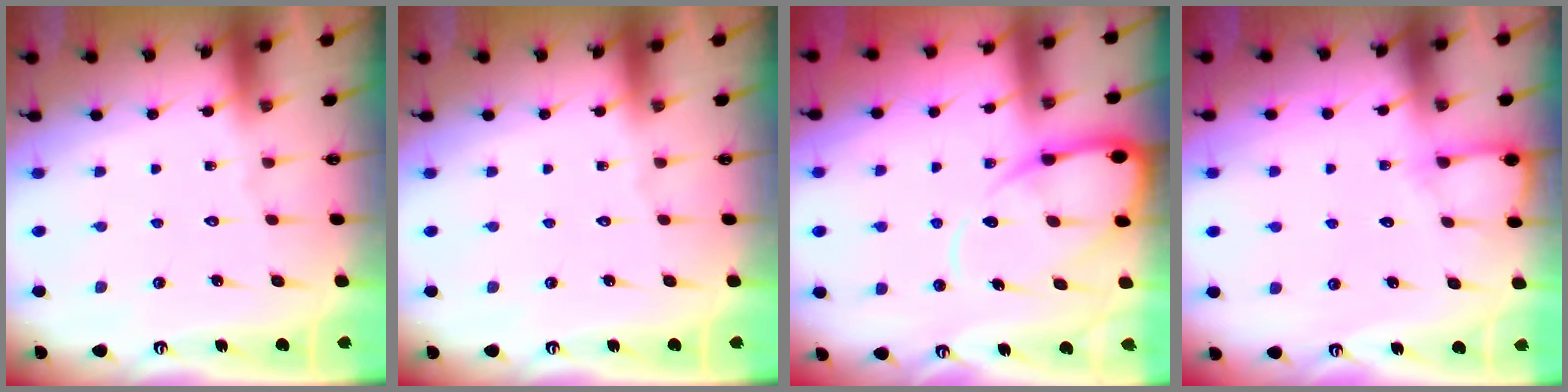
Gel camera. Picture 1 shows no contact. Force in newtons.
{"total": 0.0}
{"total": 11.0, "press": 10.9, "slide": 1.3}
{"total": 5.3, "press": 5.2, "slide": 0.6}